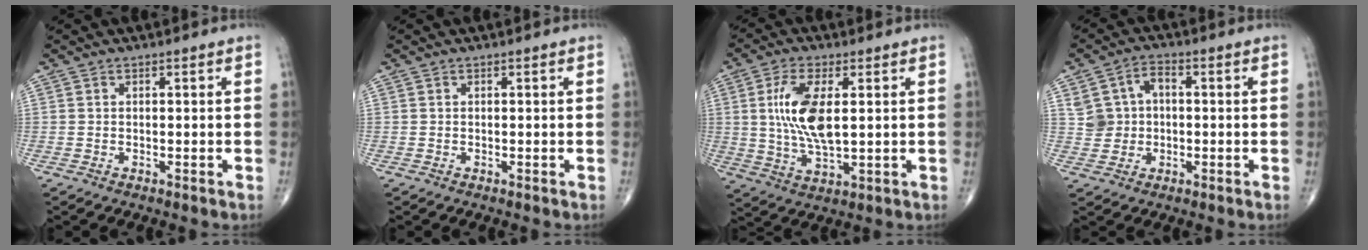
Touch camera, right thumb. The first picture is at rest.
{"total": 0.0}
{"total": 11.2, "force": [1.9, 4.5, 10.1], "torque": [-0.205, -0.013, 0.040]}
{"total": 6.2, "force": [0.4, 5.5, 2.9], "torque": [-0.031, 0.016, 0.004]}